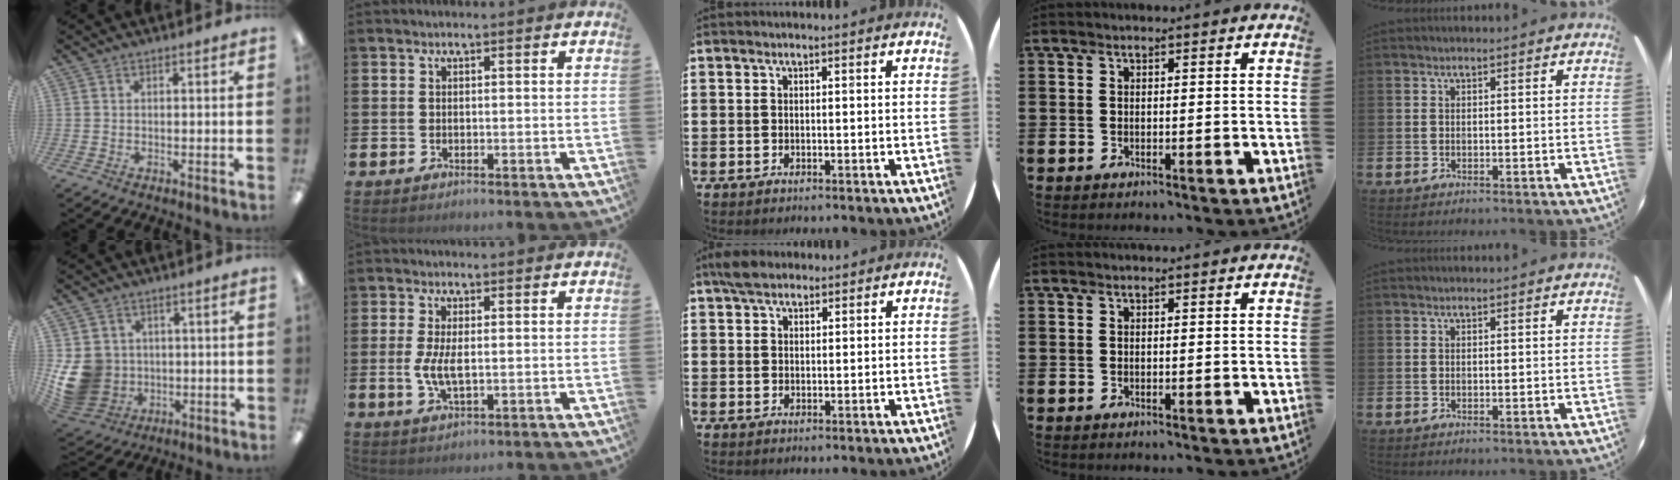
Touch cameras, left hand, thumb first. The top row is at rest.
{"thumb": {"total": 11.0, "force": [0.0, 10.2, 4.1], "torque": [-0.106, 0.003, 0.010]}, "index": {"total": 3.9, "force": [0.1, 1.5, 3.6], "torque": [-0.072, 0.001, -0.003]}, "middle": {"total": 3.3, "force": [2.7, 1.5, 1.2], "torque": [-0.022, 0.003, 0.051]}}